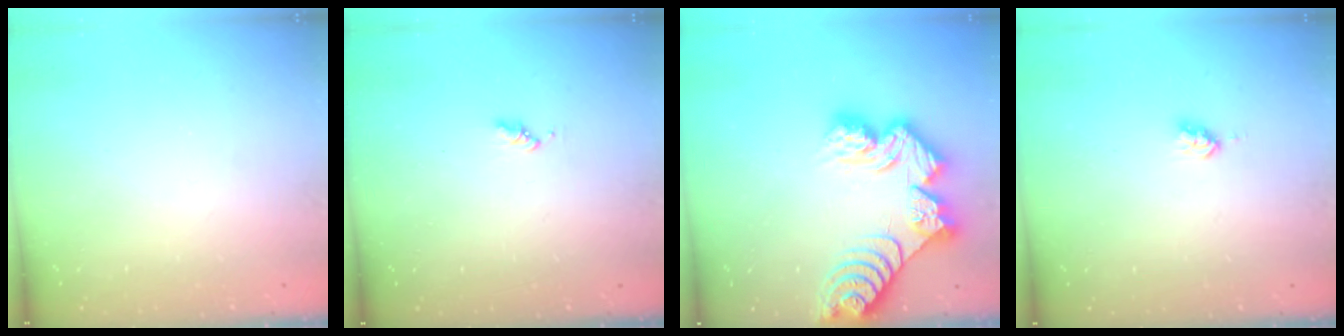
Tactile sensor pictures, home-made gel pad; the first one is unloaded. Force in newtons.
{"total": 1.6, "press": 1.6, "slide": 0.3}
{"total": 15.1, "press": 15.0, "slide": 1.4}
{"total": 2.8, "press": 2.8, "slide": 0.2}